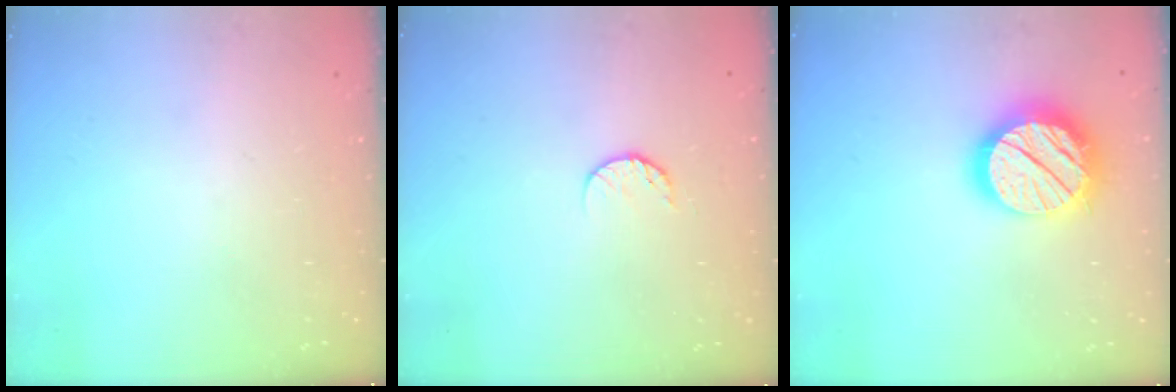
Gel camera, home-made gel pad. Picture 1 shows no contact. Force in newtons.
{"total": 6.0, "press": 5.9, "slide": 0.6}
{"total": 19.1, "press": 19.0, "slide": 1.6}